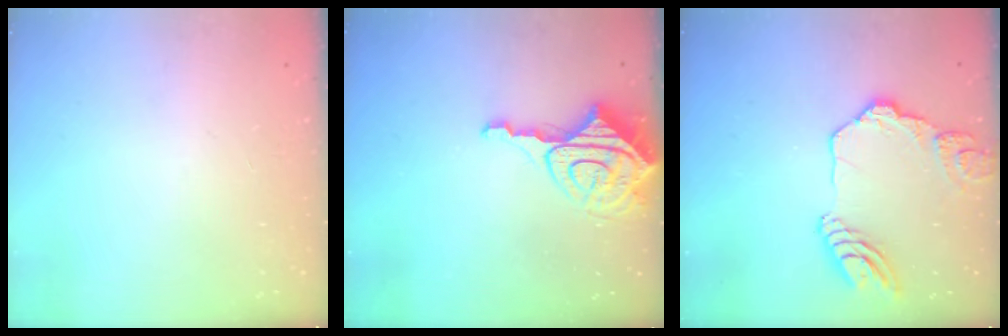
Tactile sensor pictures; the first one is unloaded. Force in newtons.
{"total": 11.7, "press": 11.7, "slide": 1.1}
{"total": 13.8, "press": 13.7, "slide": 1.4}